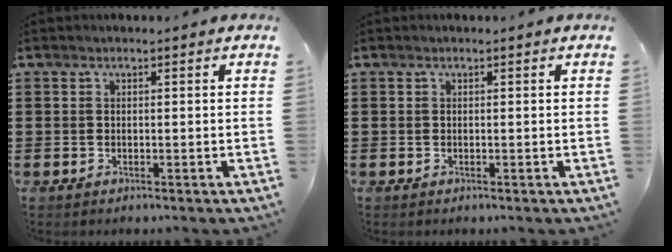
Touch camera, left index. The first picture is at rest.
{"total": 0.0}